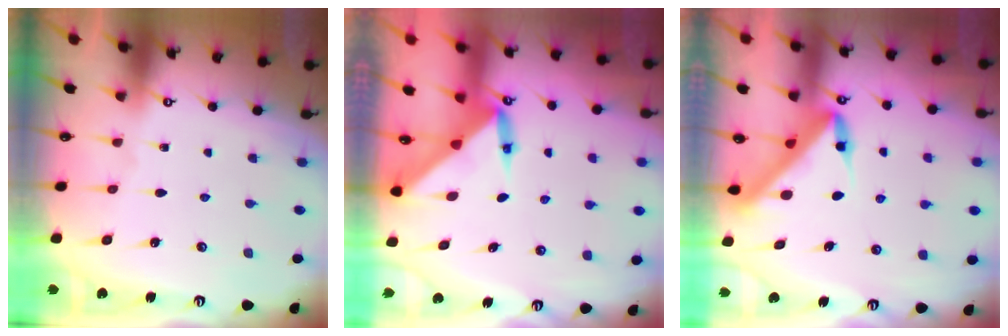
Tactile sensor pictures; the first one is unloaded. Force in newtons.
{"total": 3.9, "press": 3.9, "slide": 0.4}
{"total": 5.9, "press": 5.9, "slide": 0.2}